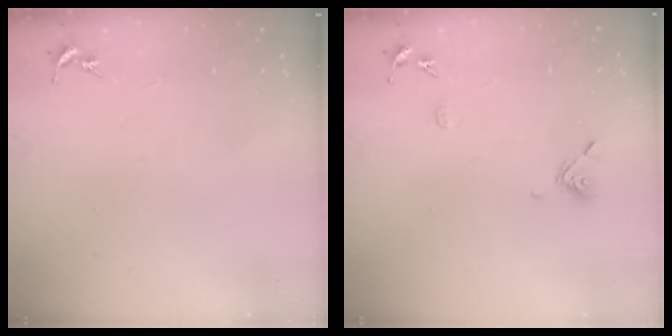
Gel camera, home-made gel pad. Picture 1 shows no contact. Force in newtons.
{"total": 8.6, "press": 8.4, "slide": 1.6}